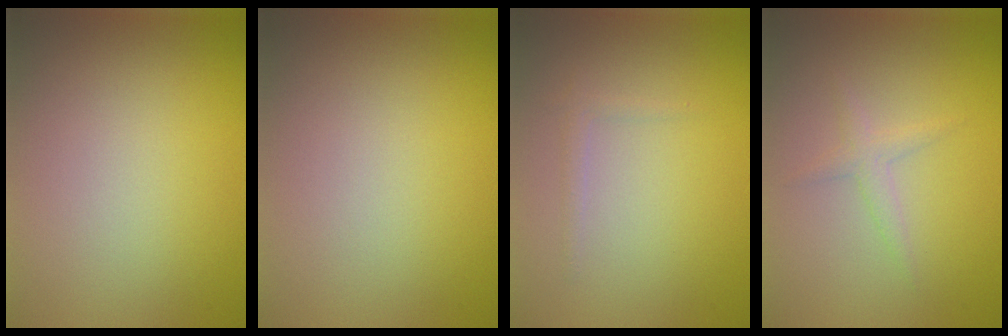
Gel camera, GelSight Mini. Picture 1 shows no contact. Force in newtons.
{"total": 0.0}
{"total": 0.9, "press": 0.9, "slide": 0.0}
{"total": 1.3, "press": 1.3, "slide": 0.1}